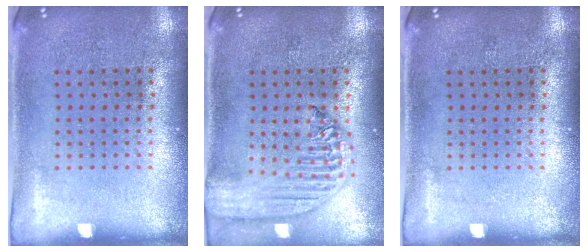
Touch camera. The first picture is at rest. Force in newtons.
{"total": 2.4, "press": 2.1, "slide": 1.2}
{"total": 0.0}